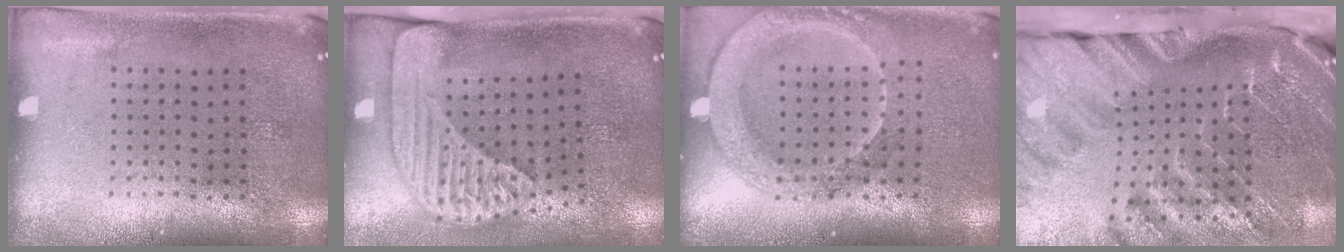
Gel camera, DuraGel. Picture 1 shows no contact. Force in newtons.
{"total": 2.4, "press": 1.7, "slide": 1.6}
{"total": 1.9, "press": 1.8, "slide": 0.6}
{"total": 4.6, "press": 3.4, "slide": 3.1}